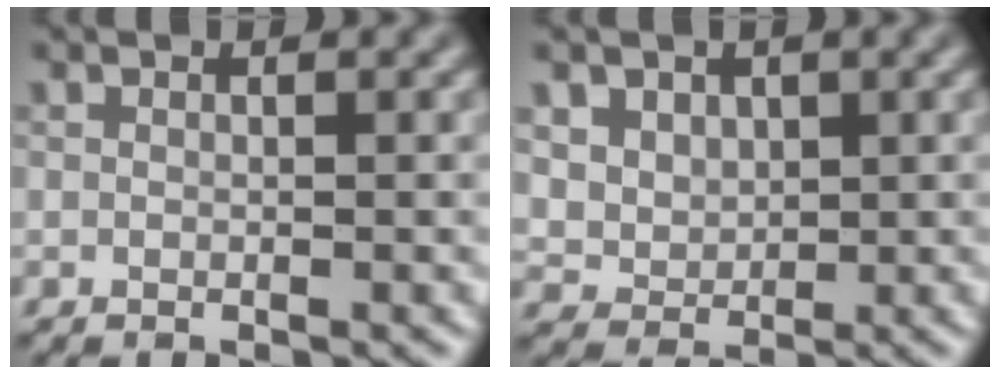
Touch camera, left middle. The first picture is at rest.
{"total": 4.5, "force": [2.2, 3.5, 1.8], "torque": [-0.044, -0.001, 0.042]}